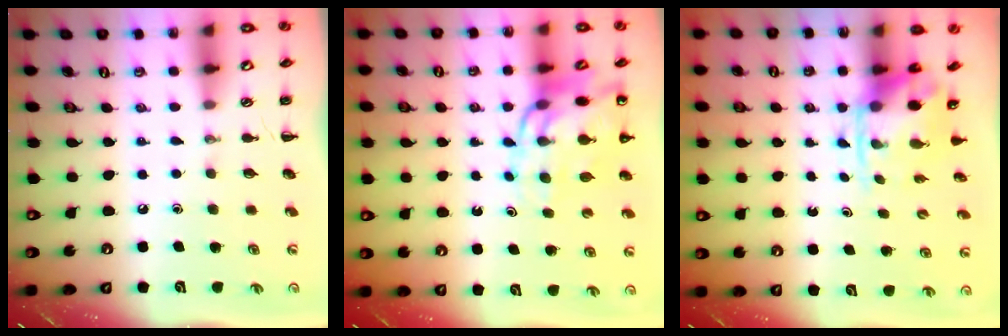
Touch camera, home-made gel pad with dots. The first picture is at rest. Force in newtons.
{"total": 12.3, "press": 11.8, "slide": 3.6}
{"total": 3.8, "press": 3.7, "slide": 0.8}